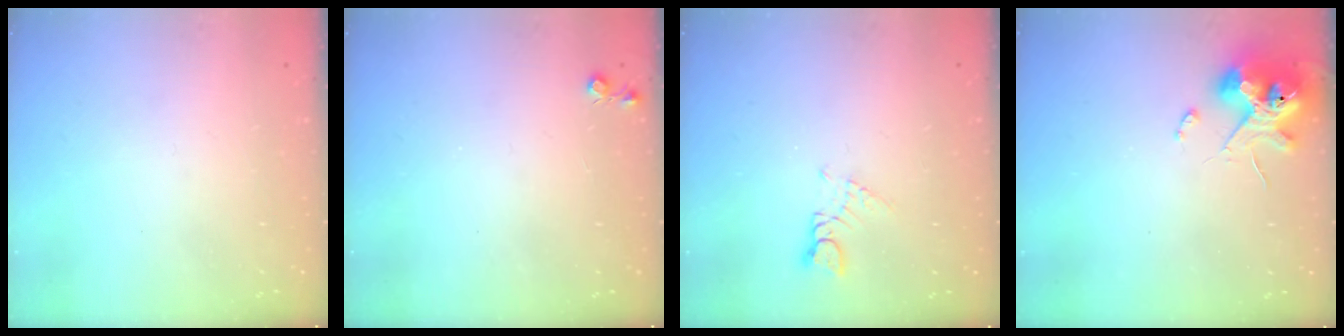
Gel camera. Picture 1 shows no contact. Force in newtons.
{"total": 3.9, "press": 3.9, "slide": 0.6}
{"total": 2.3, "press": 2.3, "slide": 0.3}
{"total": 11.8, "press": 11.6, "slide": 1.9}